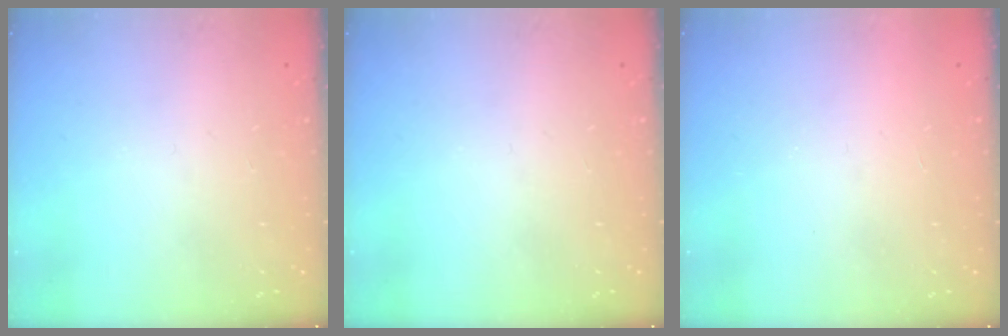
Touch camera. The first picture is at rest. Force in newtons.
{"total": 0.0}
{"total": 1.7, "press": 1.6, "slide": 0.1}